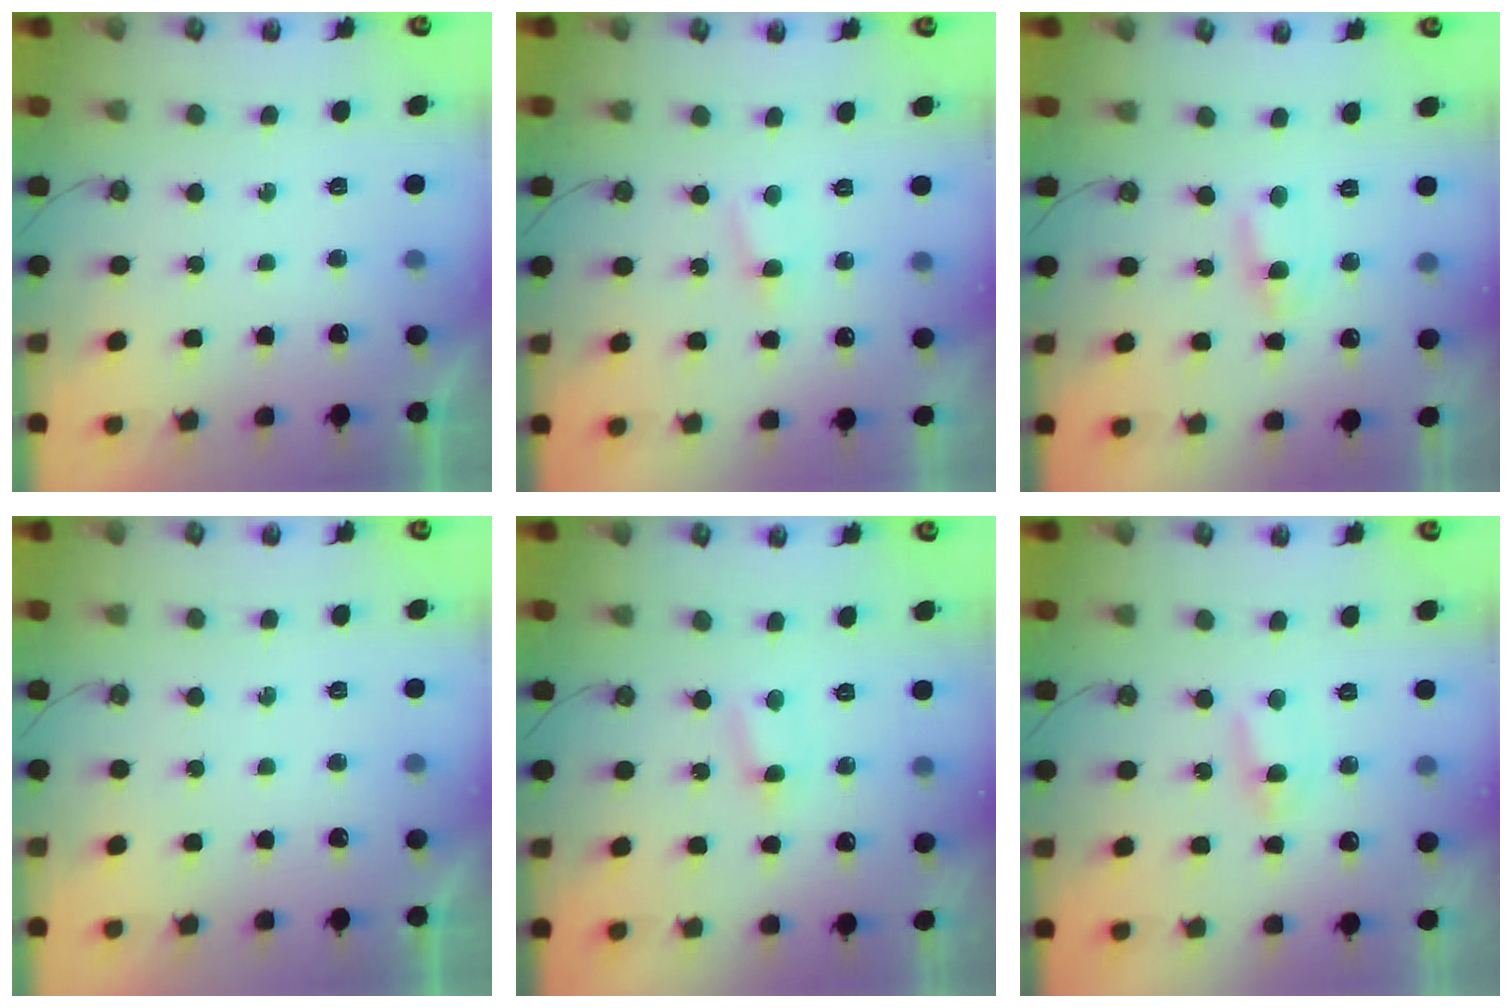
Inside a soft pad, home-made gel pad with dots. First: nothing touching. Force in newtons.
{"total": 2.8, "press": 2.8, "slide": 0.3}
{"total": 2.9, "press": 2.9, "slide": 0.4}
{"total": 0.0}
{"total": 2.5, "press": 2.5, "slide": 0.4}
{"total": 5.0, "press": 5.0, "slide": 0.4}